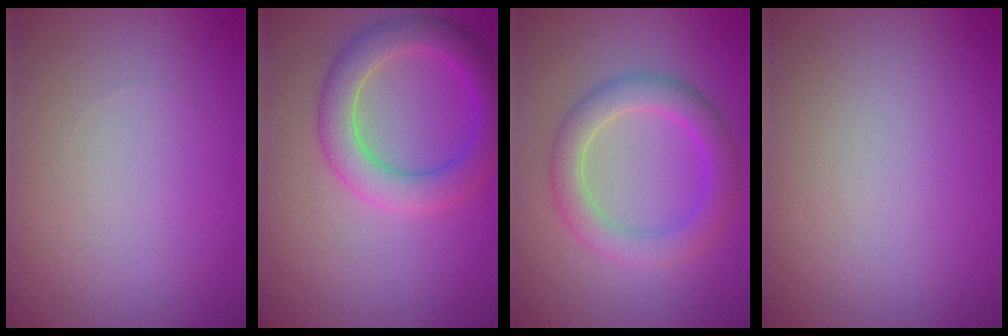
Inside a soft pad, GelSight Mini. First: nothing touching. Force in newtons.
{"total": 4.9, "press": 4.9, "slide": 0.2}
{"total": 4.2, "press": 4.2, "slide": 0.2}
{"total": 0.0}